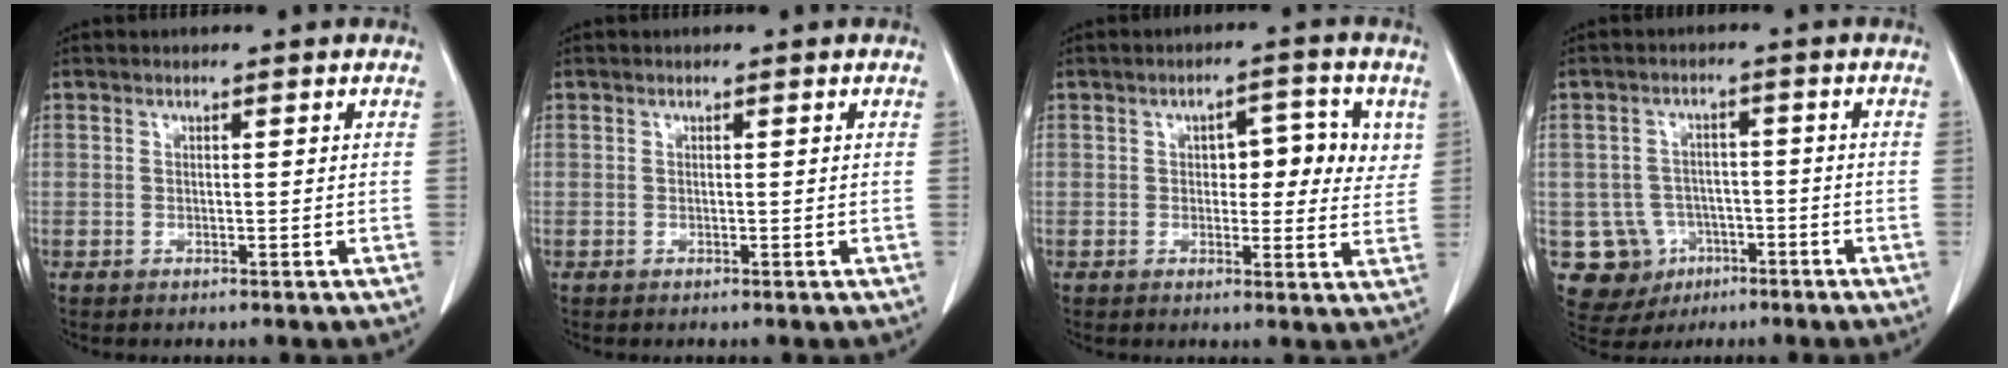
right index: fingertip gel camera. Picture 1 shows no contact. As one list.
[{"total": 0.0}, {"total": 7.3, "force": [1.9, 3.7, 6.0], "torque": [-0.065, 0.018, 0.024]}, {"total": 8.6, "force": [-2.9, 8.0, 1.2], "torque": [-0.036, 0.012, -0.032]}]